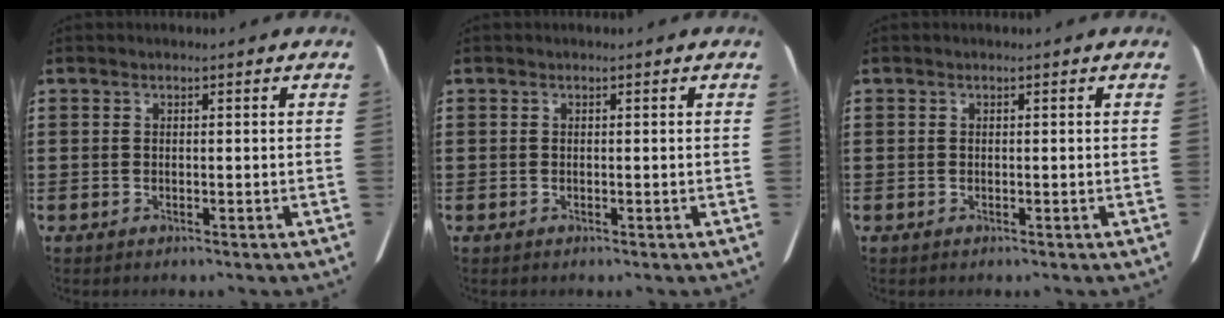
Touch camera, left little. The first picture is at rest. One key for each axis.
{"total": 0.0}
{"total": 0.0}